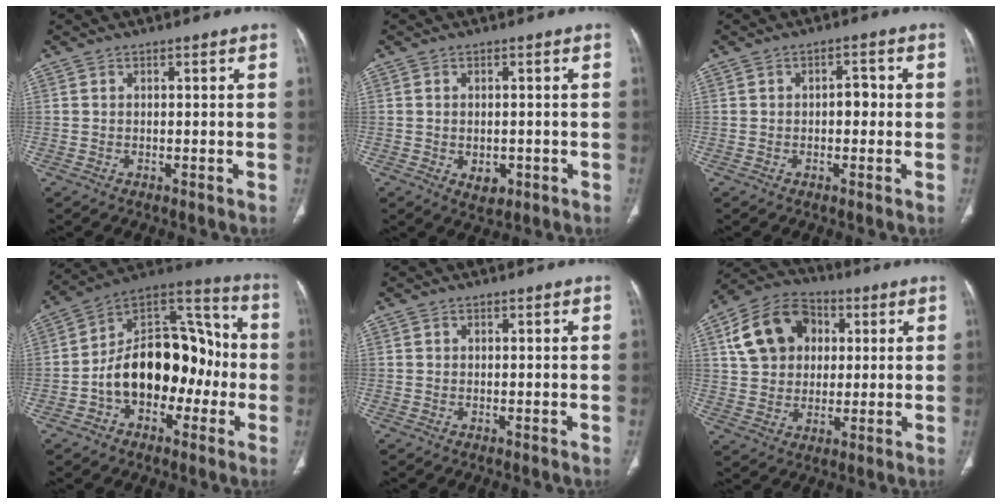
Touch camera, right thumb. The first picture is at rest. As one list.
[{"total": 3.5, "force": [-0.9, 2.4, 2.4], "torque": [-0.024, -0.001, -0.001]}, {"total": 2.9, "force": [-0.1, 2.0, 2.1], "torque": [-0.017, 0.010, -0.005]}, {"total": 20.7, "force": [-3.5, 13.4, 15.4], "torque": [-0.201, 0.063, -0.056]}, {"total": 0.0}, {"total": 14.7, "force": [4.1, 11.6, 8.2], "torque": [-0.122, 0.009, 0.066]}]